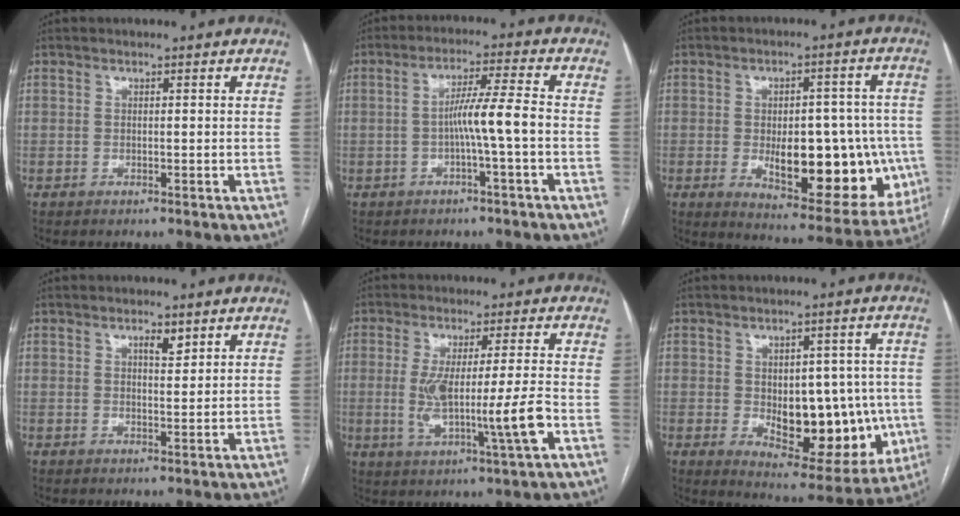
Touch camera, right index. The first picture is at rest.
{"total": 6.1, "force": [-1.4, -0.9, 5.8], "torque": [-0.099, 0.013, -0.023]}
{"total": 19.0, "force": [-3.7, 8.1, 16.8], "torque": [-0.180, 0.017, -0.021]}
{"total": 2.3, "force": [1.4, 0.7, 1.6], "torque": [-0.027, -0.001, 0.024]}
{"total": 10.9, "force": [-1.9, 0.1, 10.7], "torque": [-0.199, -0.009, -0.032]}
{"total": 16.5, "force": [-2.2, 8.2, 14.1], "torque": [-0.187, 0.006, -0.004]}